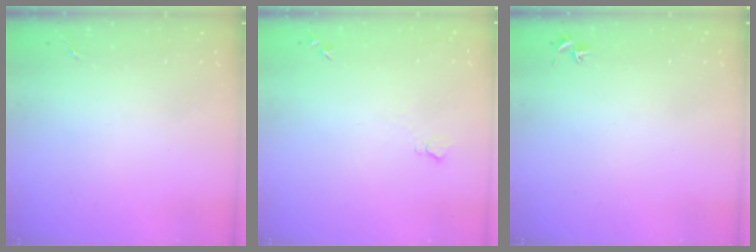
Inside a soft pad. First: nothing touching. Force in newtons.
{"total": 5.5, "press": 5.5, "slide": 0.7}
{"total": 0.8, "press": 0.7, "slide": 0.3}